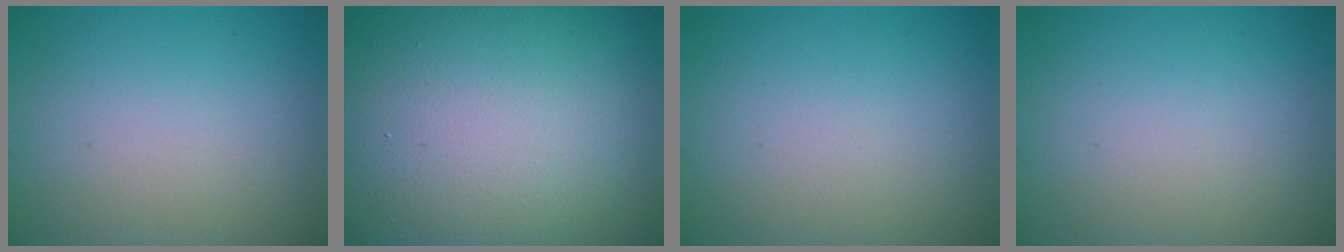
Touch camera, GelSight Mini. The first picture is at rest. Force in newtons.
{"total": 24.9, "press": 24.8, "slide": 1.4}
{"total": 0.0}
{"total": 0.0}